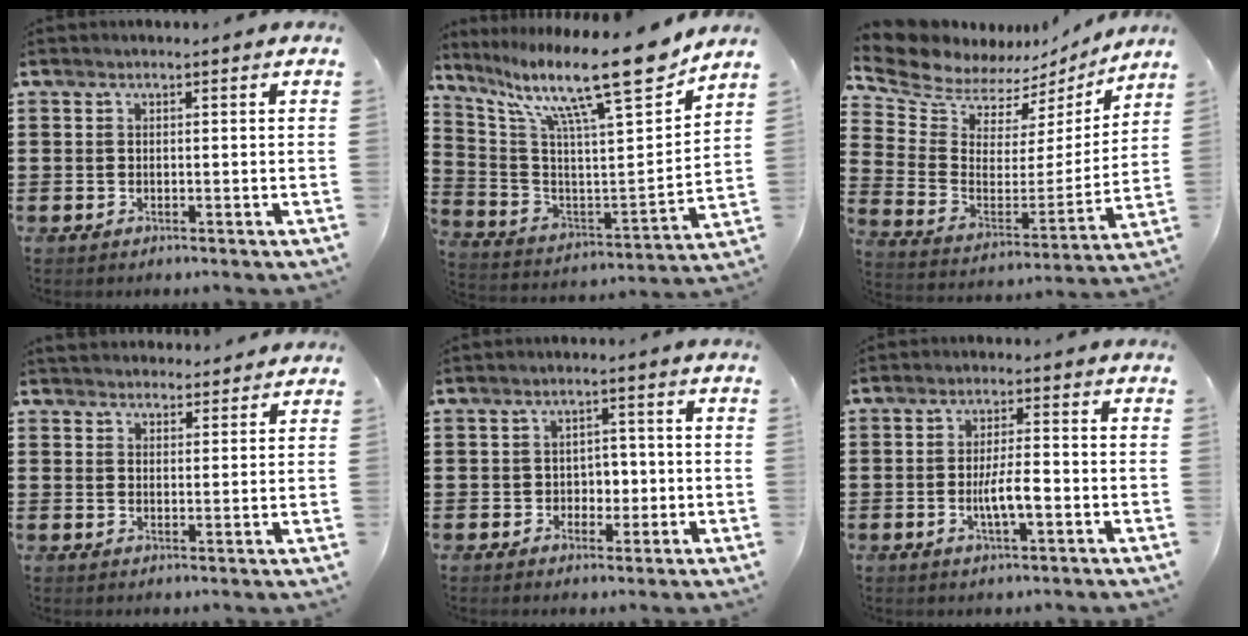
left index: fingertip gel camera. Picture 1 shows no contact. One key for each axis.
{"total": 15.9, "fx": 12.3, "fy": 1.4, "fz": 10.0, "tx": -0.189, "ty": -0.086, "tz": 0.191}
{"total": 8.7, "fx": 8.0, "fy": 3.0, "fz": 1.2, "tx": -0.076, "ty": -0.058, "tz": 0.142}
{"total": 3.0, "fx": 3.0, "fy": 0.6, "fz": -0.1, "tx": -0.007, "ty": -0.006, "tz": 0.057}
{"total": 3.1, "fx": -0.4, "fy": 2.8, "fz": 1.3, "tx": -0.029, "ty": 0.005, "tz": -0.017}
{"total": 4.9, "fx": -1.3, "fy": 1.2, "fz": 4.6, "tx": -0.085, "ty": 0.004, "tz": -0.024}